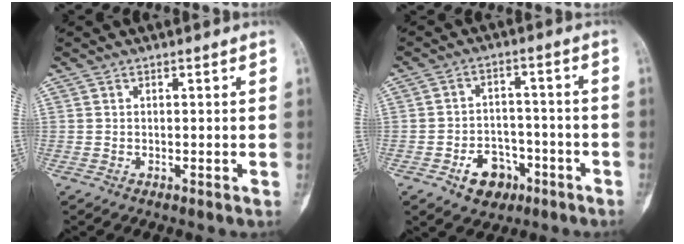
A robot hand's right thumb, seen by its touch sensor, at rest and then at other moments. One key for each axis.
{"total": 7.6, "fx": -3.9, "fy": 5.6, "fz": 3.4, "tx": -0.020, "ty": 0.034, "tz": -0.056}